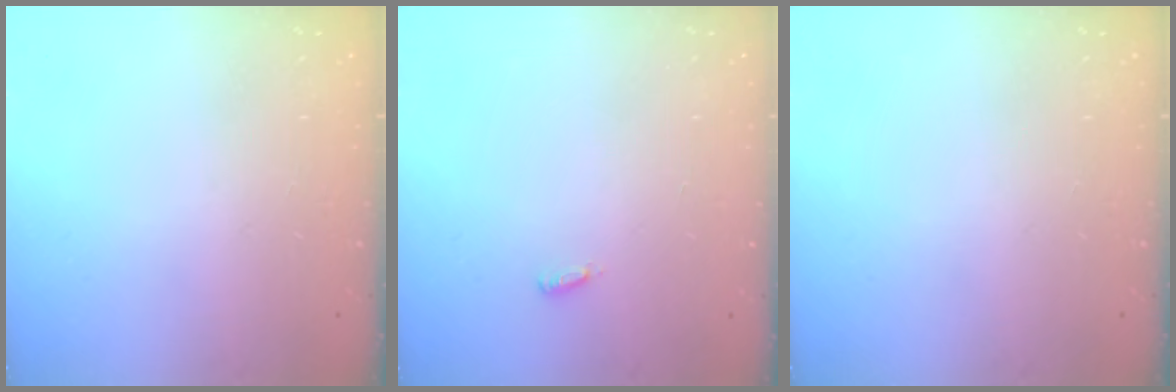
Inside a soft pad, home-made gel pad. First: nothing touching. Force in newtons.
{"total": 2.9, "press": 2.8, "slide": 0.9}
{"total": 0.0}